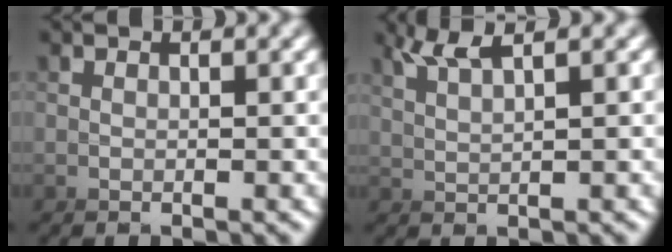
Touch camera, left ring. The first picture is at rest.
{"total": 2.8, "force": [1.6, -2.2, 0.4], "torque": [-0.031, 0.011, 0.029]}